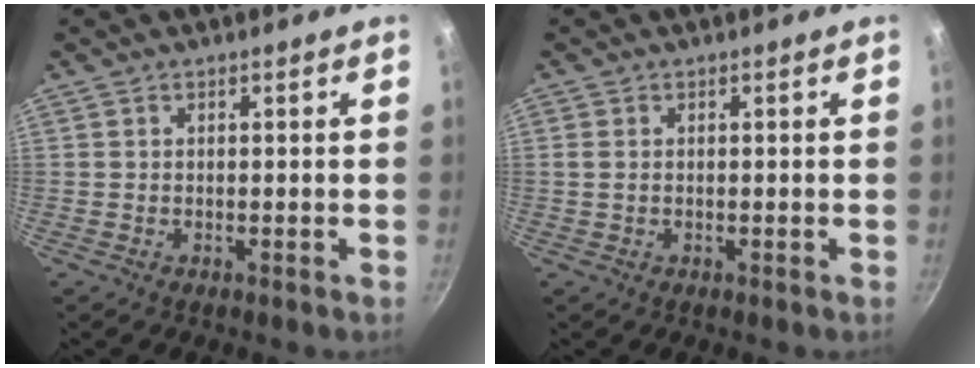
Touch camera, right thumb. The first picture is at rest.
{"total": 1.3, "force": [0.2, 0.9, 0.9], "torque": [-0.019, 0.001, 0.003]}